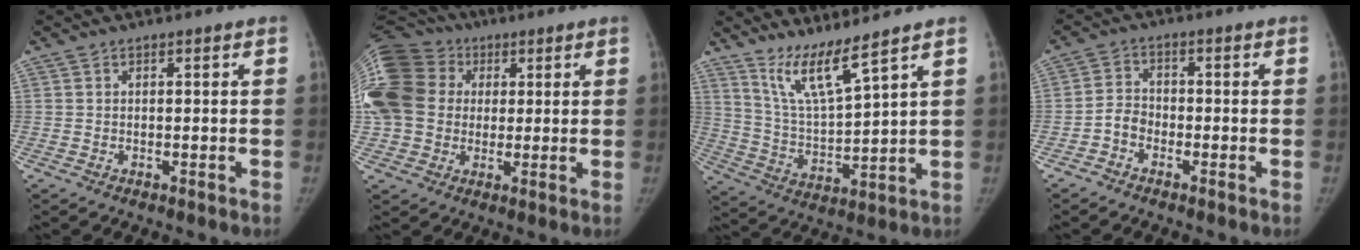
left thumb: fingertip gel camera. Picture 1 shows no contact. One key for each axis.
{"total": 22.0, "fx": 3.6, "fy": 18.4, "fz": 11.5, "tx": -0.287, "ty": 0.058, "tz": 0.069}
{"total": 9.3, "fx": 7.4, "fy": 0.4, "fz": 5.8, "tx": -0.110, "ty": -0.065, "tz": 0.155}
{"total": 3.6, "fx": -2.0, "fy": 2.7, "fz": 1.4, "tx": -0.016, "ty": 0.019, "tz": -0.046}